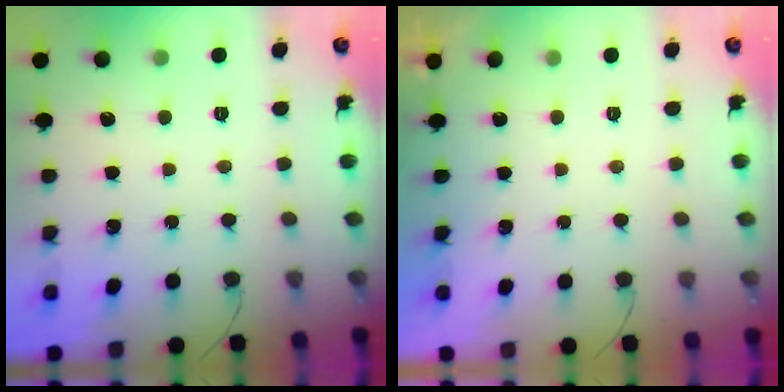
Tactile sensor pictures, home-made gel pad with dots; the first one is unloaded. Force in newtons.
{"total": 1.8, "press": 0.1, "slide": 1.8}